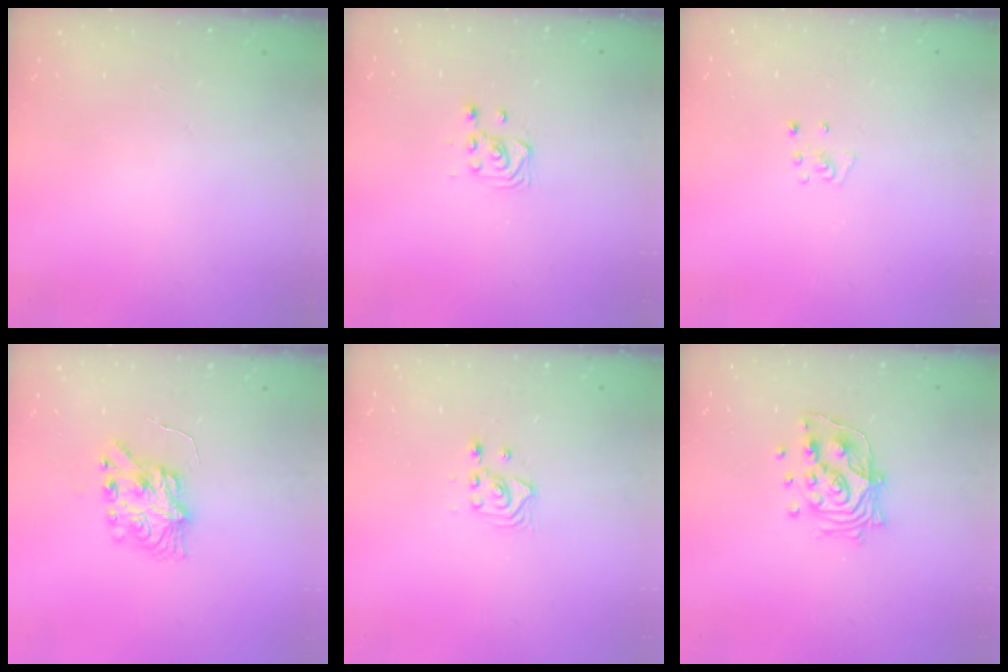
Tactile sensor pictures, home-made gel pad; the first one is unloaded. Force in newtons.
{"total": 3.7, "press": 3.5, "slide": 1.1}
{"total": 3.1, "press": 3.1, "slide": 0.3}
{"total": 7.7, "press": 7.7, "slide": 0.8}
{"total": 3.2, "press": 3.2, "slide": 0.4}
{"total": 13.7, "press": 13.4, "slide": 3.0}